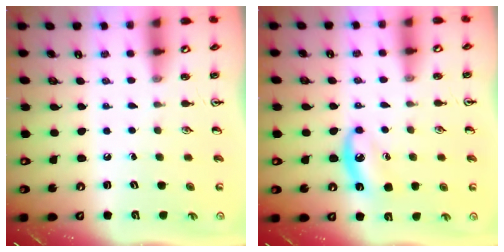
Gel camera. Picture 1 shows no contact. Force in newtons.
{"total": 6.8, "press": 6.5, "slide": 2.0}